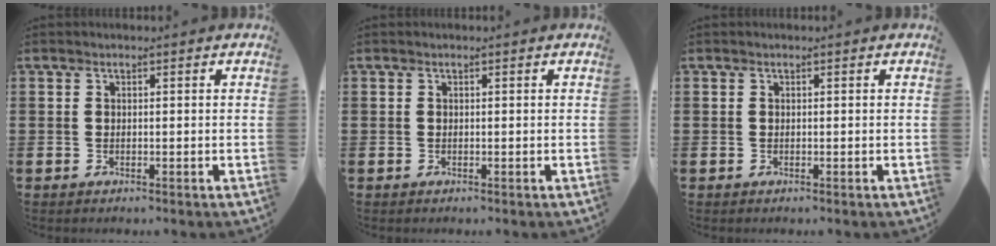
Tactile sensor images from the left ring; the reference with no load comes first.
{"total": 0.0}
{"total": 0.0}